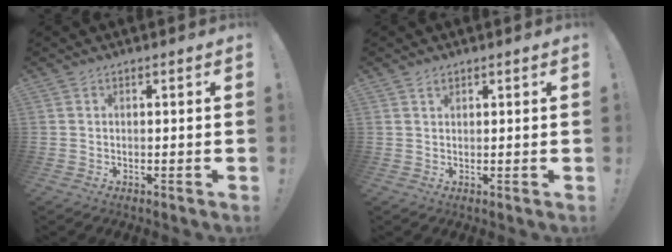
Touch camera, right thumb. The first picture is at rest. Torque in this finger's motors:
{"motor_torque": [-0.23, 0.37, 0.06, -0.10, 0.00]}